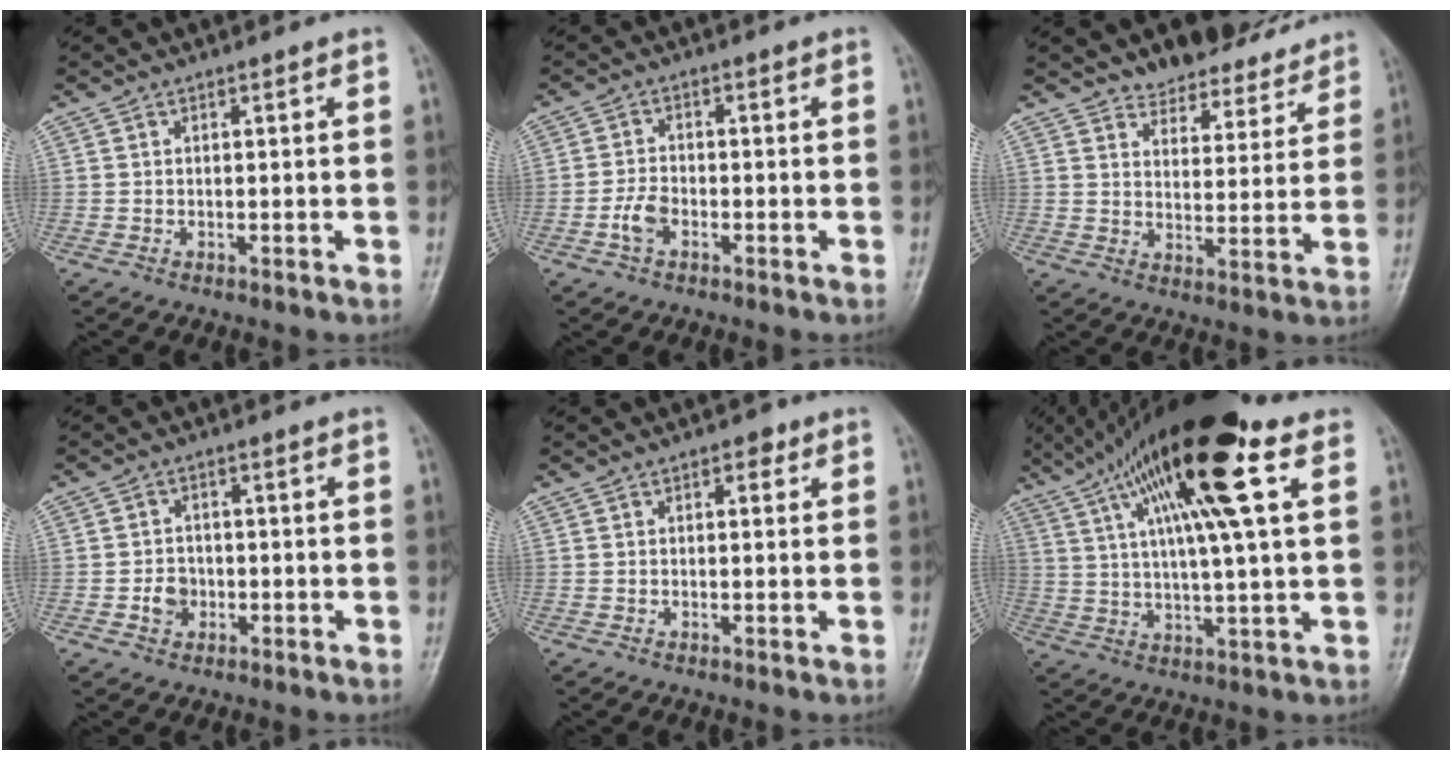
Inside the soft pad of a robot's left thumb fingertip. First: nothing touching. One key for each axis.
{"total": 3.5, "fx": -1.5, "fy": 2.1, "fz": 2.4, "tx": -0.049, "ty": 0.011, "tz": -0.033}
{"total": 11.5, "fx": 10.2, "fy": 4.3, "fz": 3.1, "tx": -0.003, "ty": -0.066, "tz": 0.140}
{"total": 3.4, "fx": -1.0, "fy": 2.9, "fz": 1.5, "tx": -0.010, "ty": 0.008, "tz": -0.018}
{"total": 2.1, "fx": 1.1, "fy": 1.1, "fz": 1.4, "tx": -0.010, "ty": 0.000, "tz": 0.011}
{"total": 22.6, "fx": 9.7, "fy": 4.9, "fz": 19.8, "tx": -0.352, "ty": 0.013, "tz": 0.160}